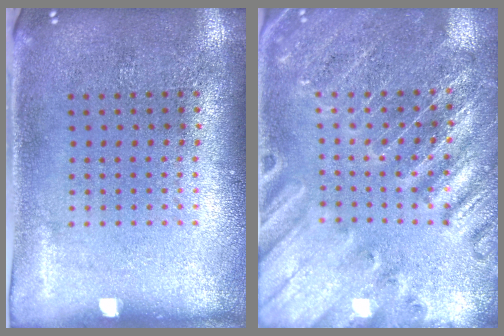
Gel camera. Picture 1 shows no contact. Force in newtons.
{"total": 2.8, "press": 2.8, "slide": 0.4}